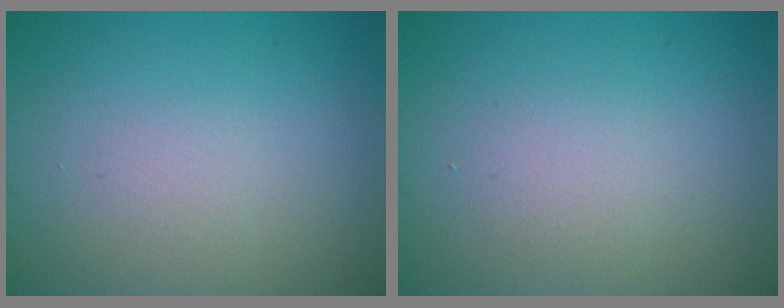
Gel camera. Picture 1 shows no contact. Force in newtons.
{"total": 1.5, "press": 1.5, "slide": 0.1}